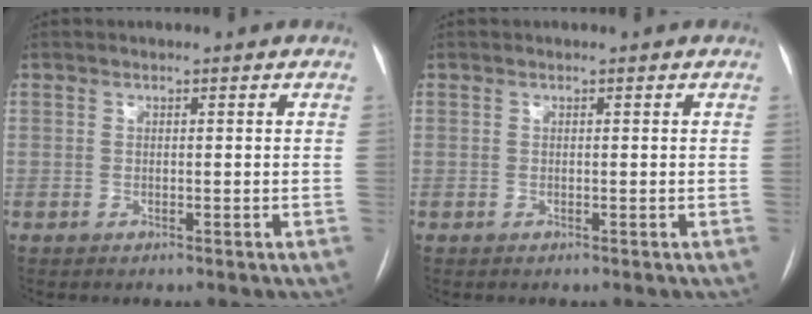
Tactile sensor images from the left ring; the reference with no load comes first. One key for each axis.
{"total": 0.0}